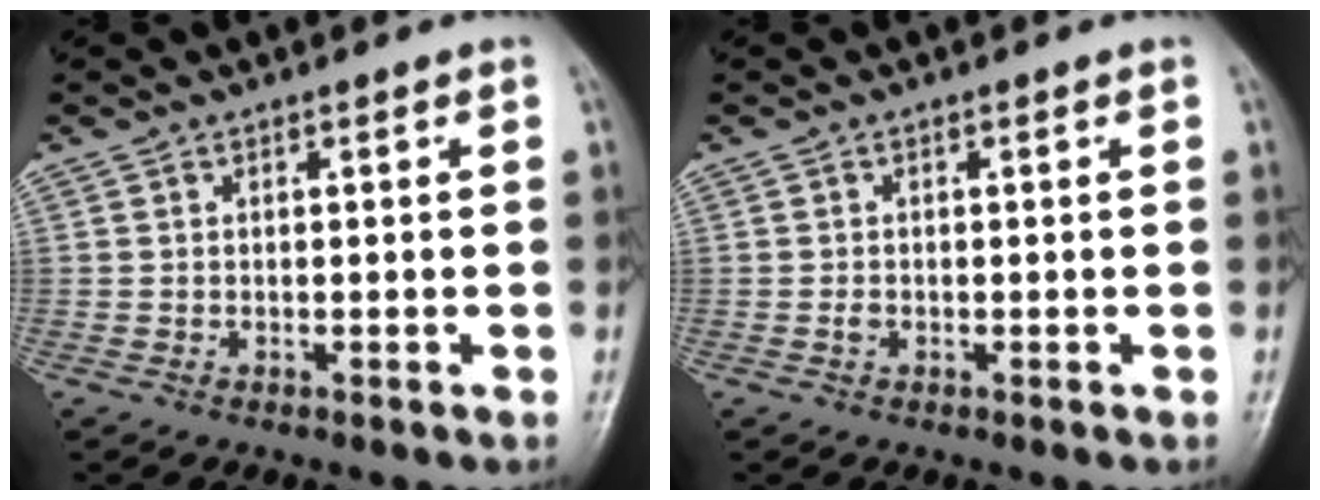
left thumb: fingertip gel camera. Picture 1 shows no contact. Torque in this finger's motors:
{"motor_torque": [0.03, 0.47, 0.21, 0.06, -0.02]}